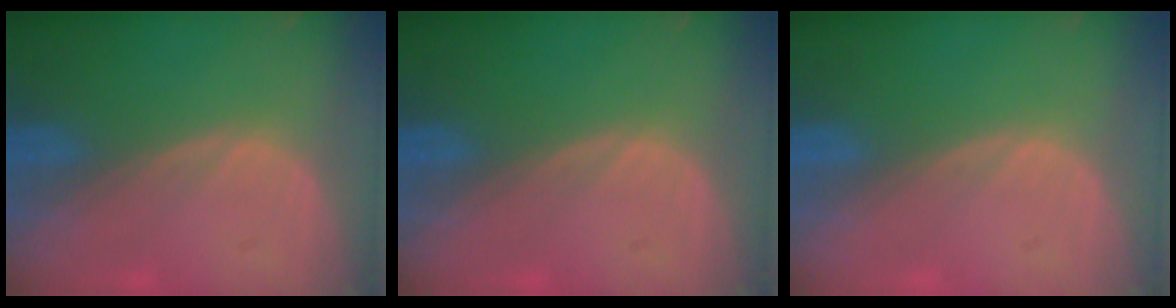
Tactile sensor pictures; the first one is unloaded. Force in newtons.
{"total": 0.0}
{"total": 0.0}